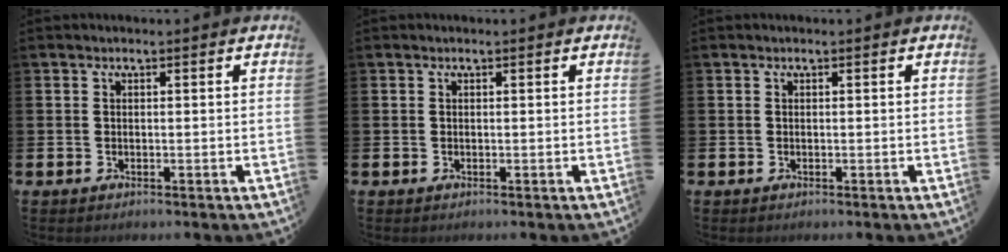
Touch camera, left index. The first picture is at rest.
{"total": 0.0}
{"total": 0.0}